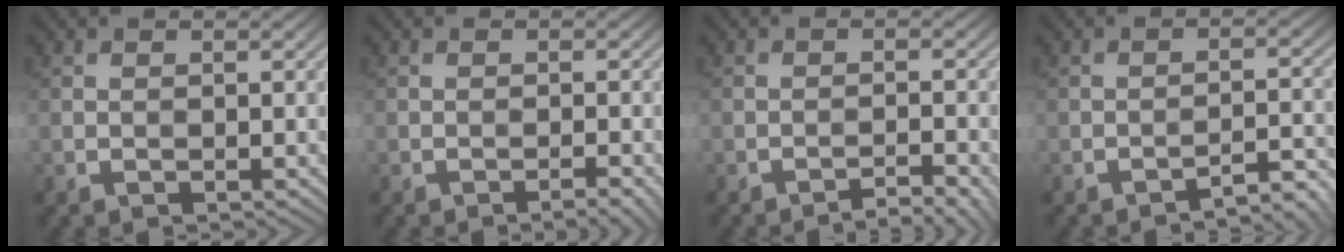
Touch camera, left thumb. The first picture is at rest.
{"total": 2.0, "force": [-1.3, 0.2, 1.5], "torque": [-0.020, 0.005, -0.021]}
{"total": 4.2, "force": [-3.3, 0.5, 2.6], "torque": [-0.042, 0.014, -0.055]}
{"total": 4.0, "force": [-3.5, 0.4, 1.9], "torque": [-0.019, 0.018, -0.051]}